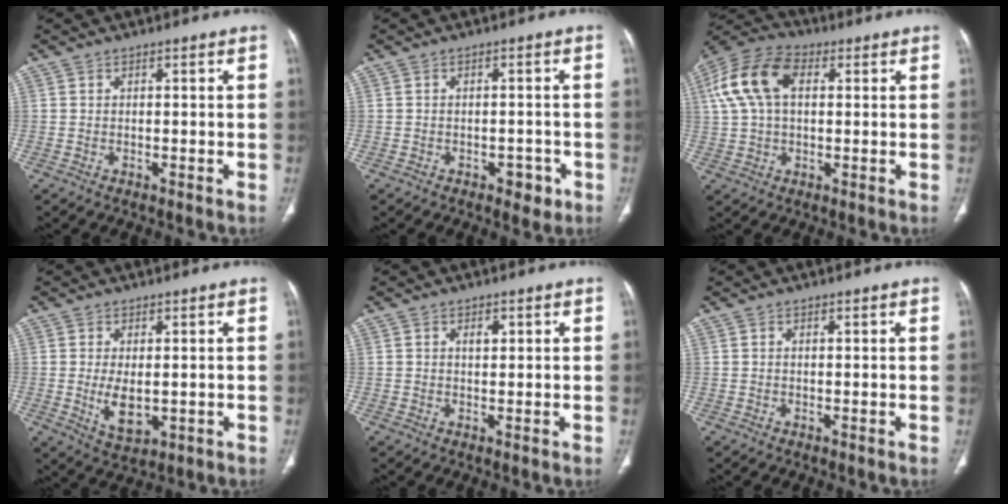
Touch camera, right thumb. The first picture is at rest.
{"total": 2.9, "force": [-1.6, 1.8, 1.7], "torque": [-0.008, 0.008, -0.017]}
{"total": 12.9, "force": [3.2, 7.9, 9.6], "torque": [-0.201, 0.030, 0.056]}
{"total": 5.9, "force": [-0.5, 3.1, 5.0], "torque": [-0.088, -0.016, 0.004]}
{"total": 1.5, "force": [0.7, 0.8, 1.1], "torque": [-0.014, -0.002, 0.011]}
{"total": 0.0}